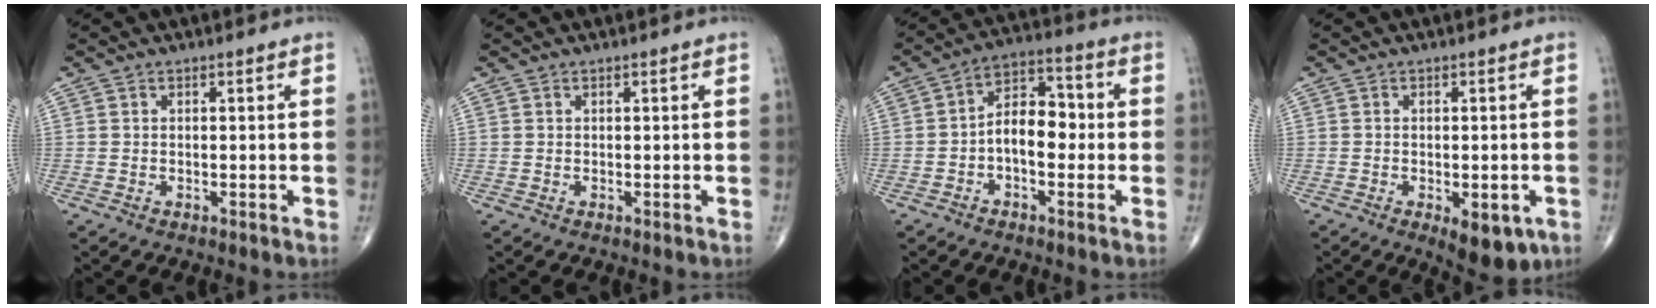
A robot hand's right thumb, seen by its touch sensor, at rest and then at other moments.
{"total": 0.0}
{"total": 8.8, "force": [-1.2, 5.2, 7.0], "torque": [-0.092, 0.034, -0.033]}
{"total": 7.6, "force": [-2.9, 3.4, 6.1], "torque": [-0.065, -0.002, -0.030]}